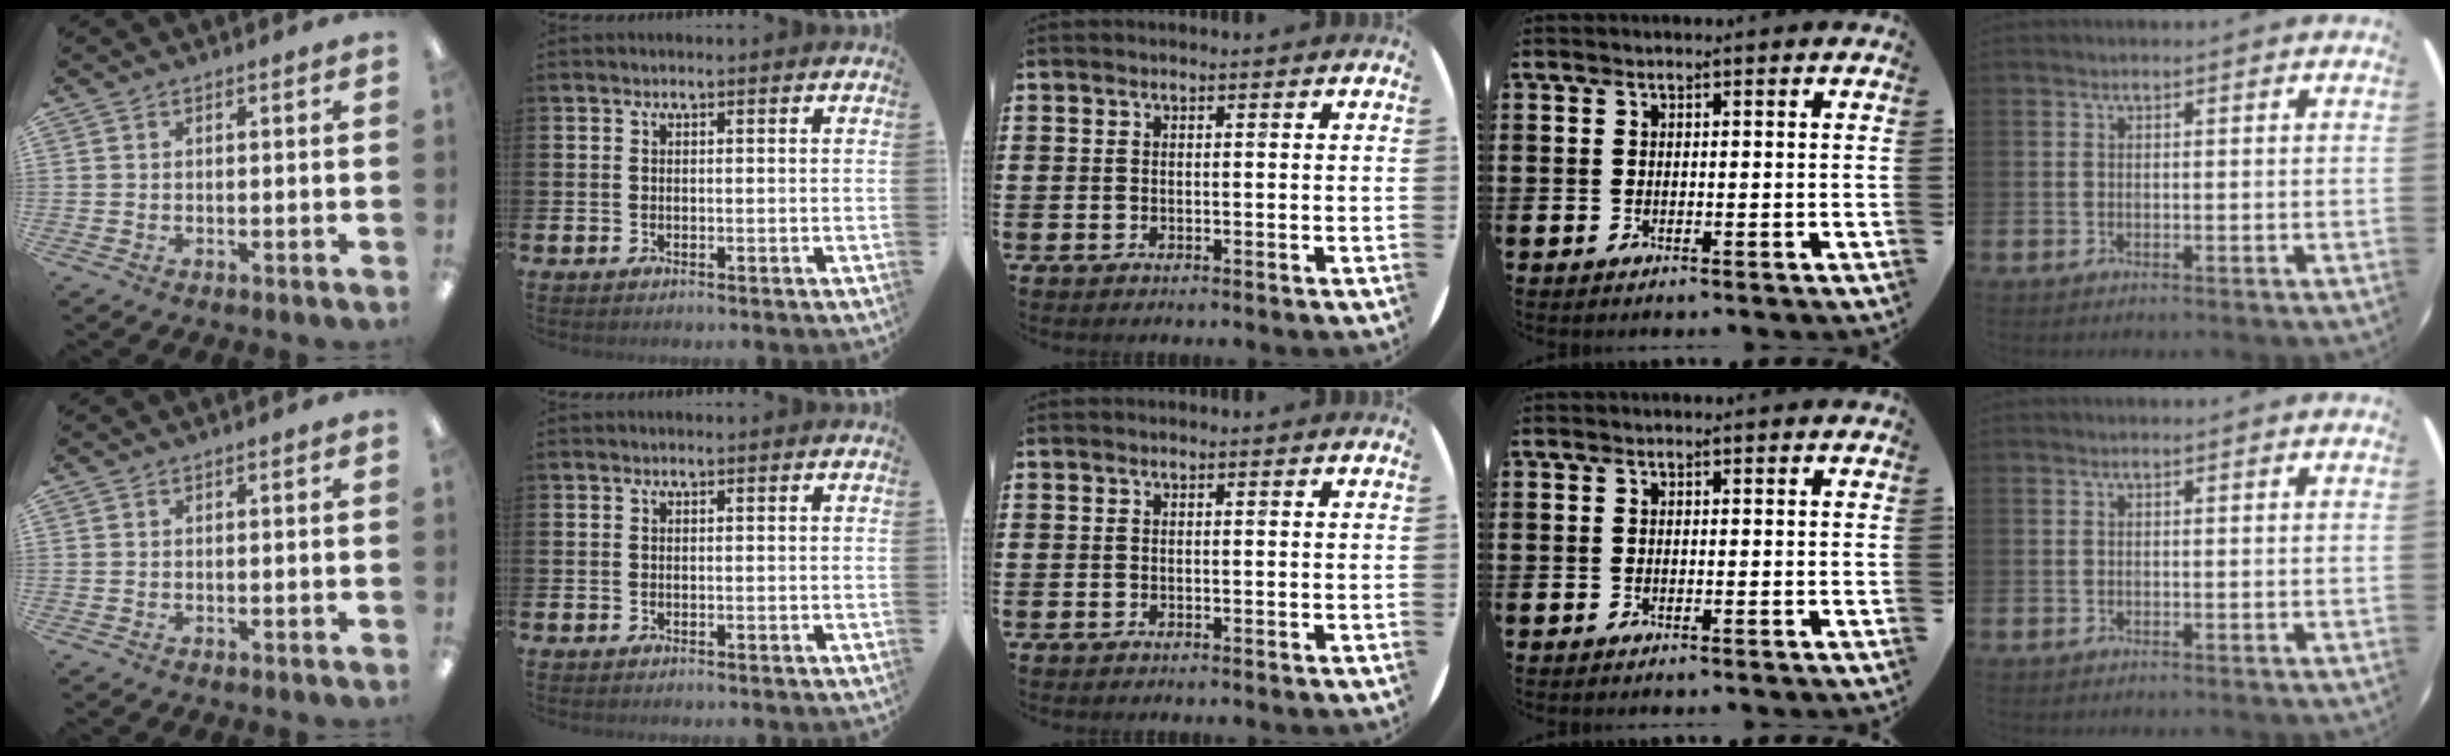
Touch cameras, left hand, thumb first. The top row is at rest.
{}